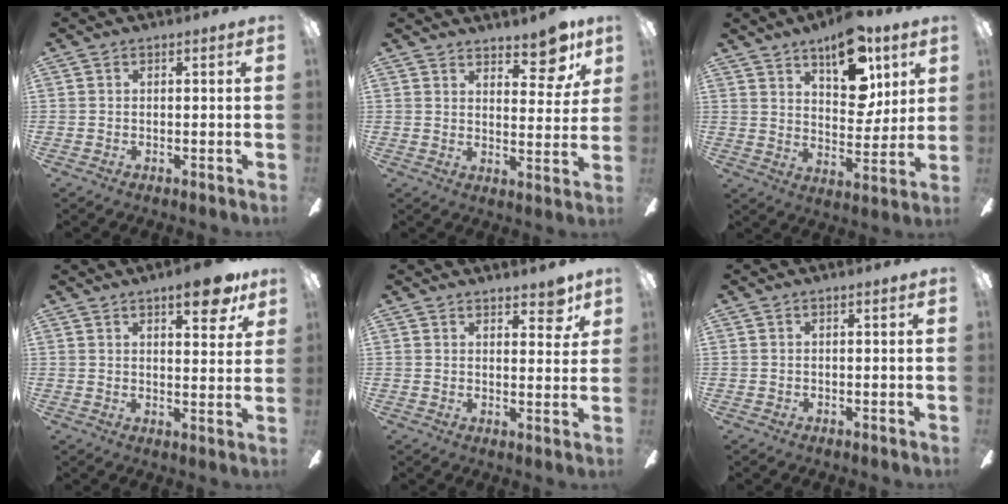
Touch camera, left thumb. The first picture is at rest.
{"total": 8.9, "force": [7.0, 3.1, 4.4], "torque": [-0.041, -0.045, 0.119]}
{"total": 15.0, "force": [9.2, 7.3, 9.4], "torque": [-0.127, -0.041, 0.159]}
{"total": 9.1, "force": [6.2, 2.6, 6.1], "torque": [-0.069, -0.035, 0.097]}
{"total": 4.9, "force": [4.0, 1.9, 2.2], "torque": [-0.011, -0.022, 0.064]}
{"total": 0.0}